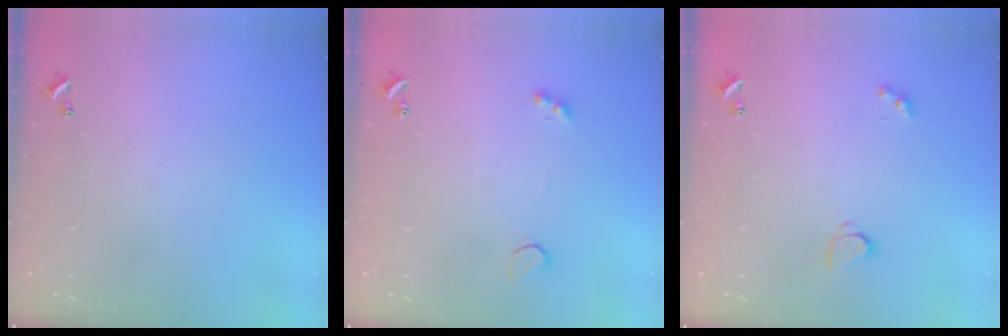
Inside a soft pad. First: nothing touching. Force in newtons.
{"total": 2.1, "press": 1.9, "slide": 1.0}
{"total": 2.8, "press": 2.8, "slide": 0.3}